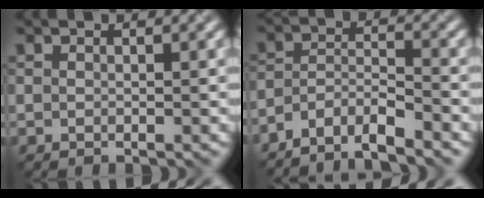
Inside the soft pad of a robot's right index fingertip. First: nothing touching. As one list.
[{"total": 5.0, "force": [-4.4, 1.1, 2.1], "torque": [-0.034, 0.000, -0.082]}]